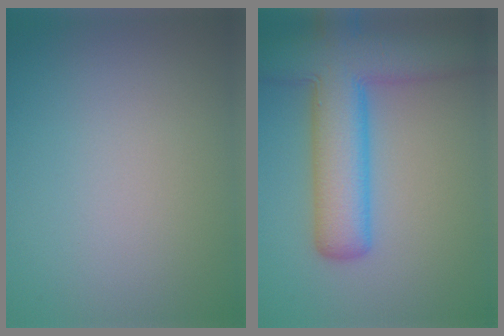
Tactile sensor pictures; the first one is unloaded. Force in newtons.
{"total": 9.3, "press": 9.3, "slide": 0.5}